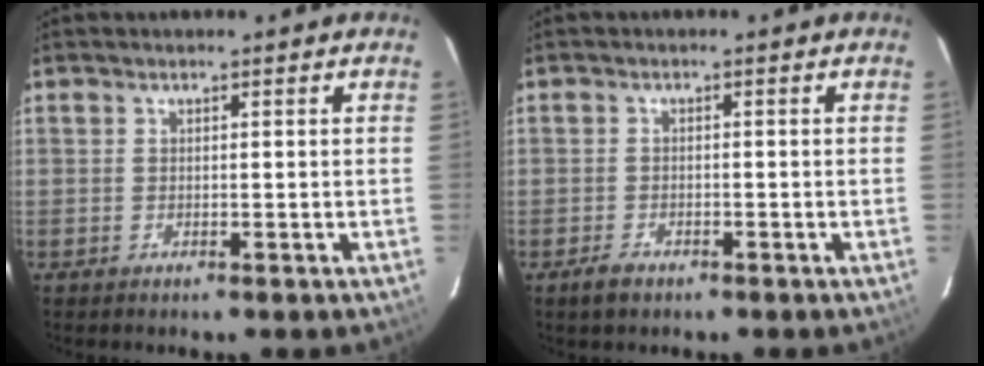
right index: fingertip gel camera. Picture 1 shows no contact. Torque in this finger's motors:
{"motor_torque": [-0.32, -0.03, -0.63, -0.21]}